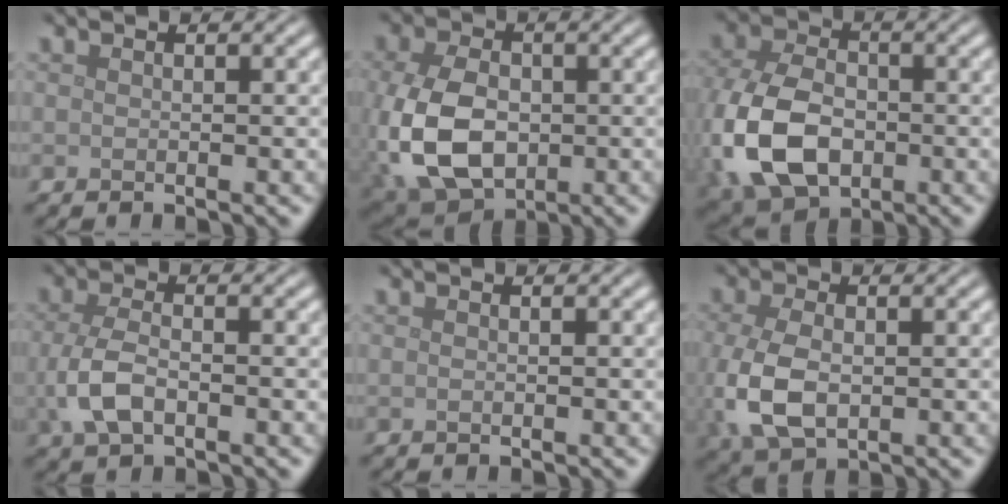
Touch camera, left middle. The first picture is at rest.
{"total": 9.8, "force": [-1.8, 6.6, 7.0], "torque": [-0.171, -0.016, -0.035]}
{"total": 11.4, "force": [-2.9, 7.7, 7.9], "torque": [-0.207, -0.025, -0.064]}
{"total": 3.9, "force": [-0.9, 2.1, 3.1], "torque": [-0.079, -0.006, -0.020]}
{"total": 0.0}
{"total": 6.4, "force": [-0.9, 4.0, 4.8], "torque": [-0.129, -0.015, -0.012]}